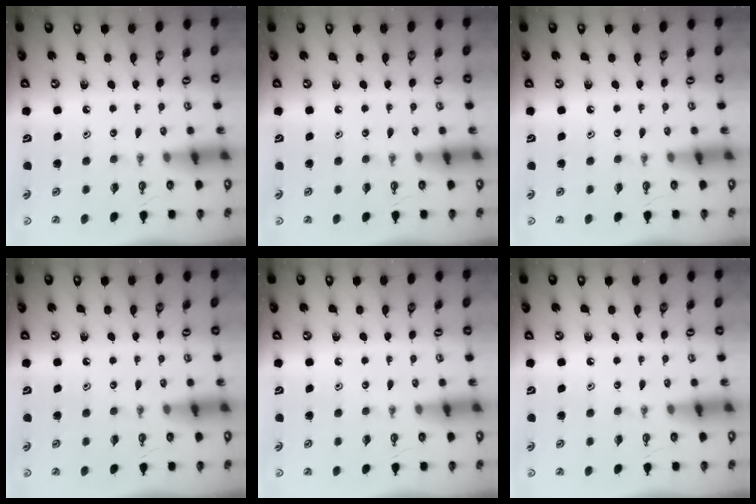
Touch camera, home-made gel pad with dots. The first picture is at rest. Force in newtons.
{"total": 0.0}
{"total": 0.0}
{"total": 0.0}
{"total": 0.0}
{"total": 0.0}